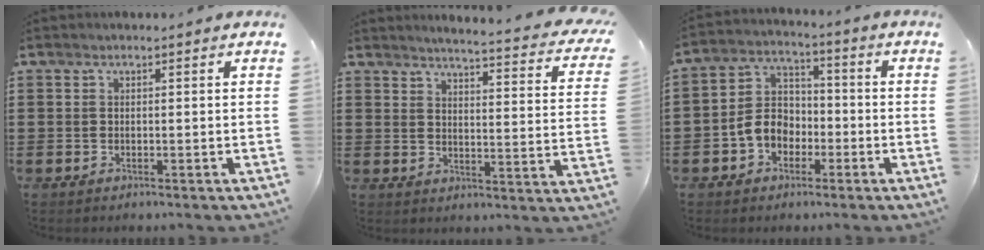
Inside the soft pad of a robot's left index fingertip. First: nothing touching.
{"total": 3.9, "force": [3.5, -0.5, 1.6], "torque": [-0.042, -0.037, 0.051]}
{"total": 6.2, "force": [-2.6, 4.8, 3.0], "torque": [-0.083, 0.013, -0.057]}